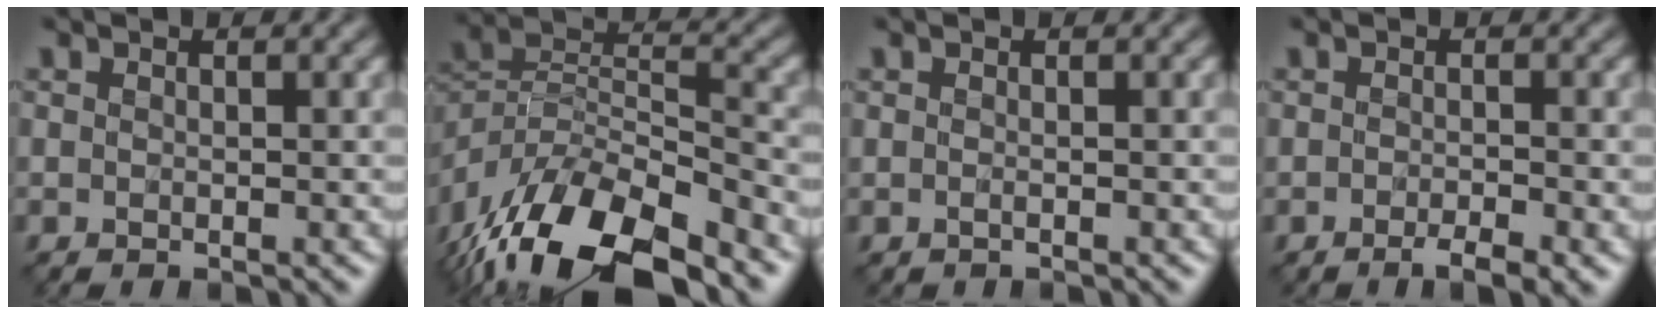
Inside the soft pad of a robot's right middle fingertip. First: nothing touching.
{"total": 13.7, "force": [-9.7, 5.0, 8.3], "torque": [-0.165, 0.007, -0.168]}
{"total": 0.0}
{"total": 2.0, "force": [-1.3, 0.4, 1.5], "torque": [-0.024, -0.003, -0.022]}